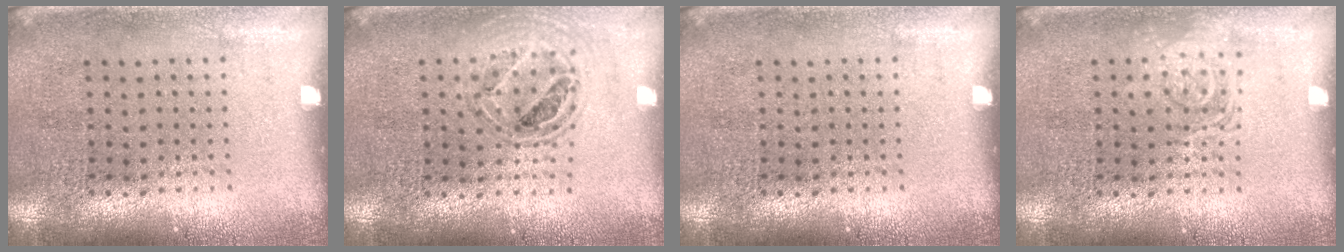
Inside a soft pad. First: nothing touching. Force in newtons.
{"total": 0.8, "press": 0.8, "slide": 0.3}
{"total": 0.0}
{"total": 2.0, "press": 2.0, "slide": 0.3}